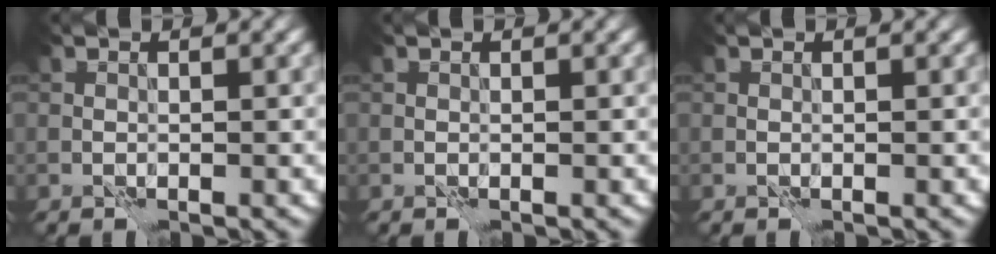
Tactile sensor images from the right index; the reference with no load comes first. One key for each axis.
{"total": 0.0}
{"total": 0.0}